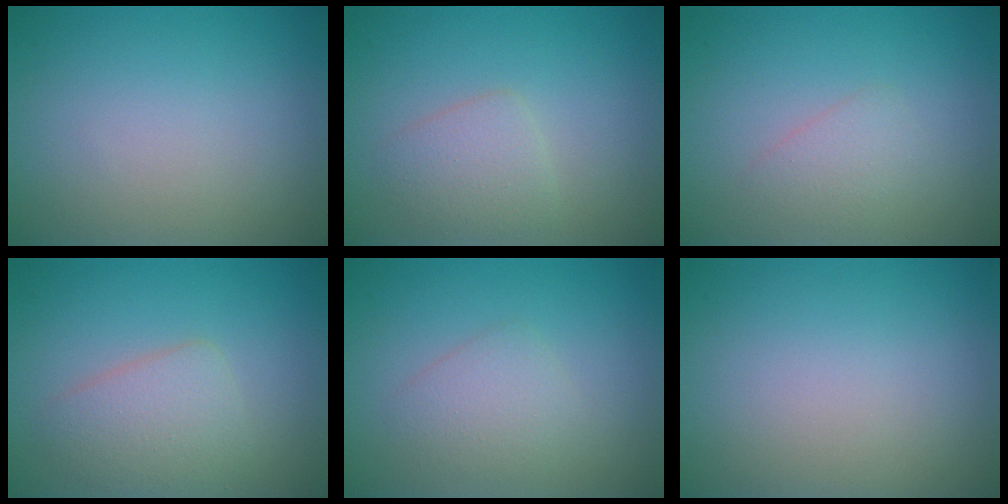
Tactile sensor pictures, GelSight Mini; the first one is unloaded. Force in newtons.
{"total": 2.2, "press": 2.2, "slide": 0.1}
{"total": 1.5, "press": 1.5, "slide": 0.0}
{"total": 3.2, "press": 3.2, "slide": 0.2}
{"total": 2.1, "press": 2.1, "slide": 0.0}
{"total": 0.0}